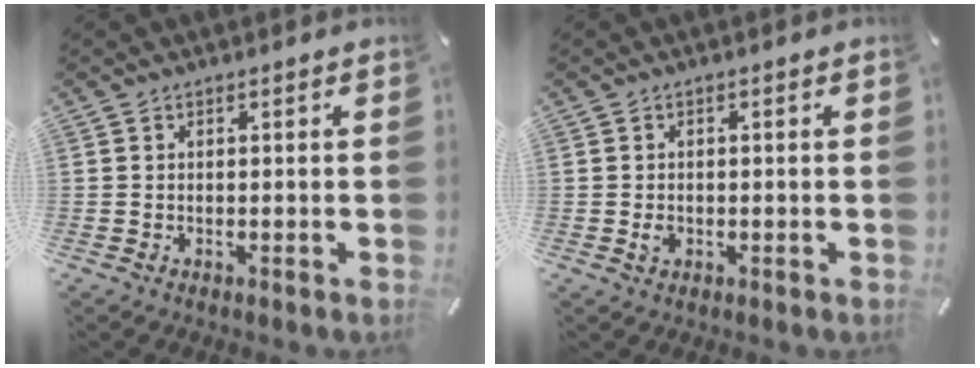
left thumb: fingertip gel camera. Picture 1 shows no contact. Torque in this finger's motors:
{"motor_torque": [-0.04, 0.58, -0.17, -0.07, 0.00]}